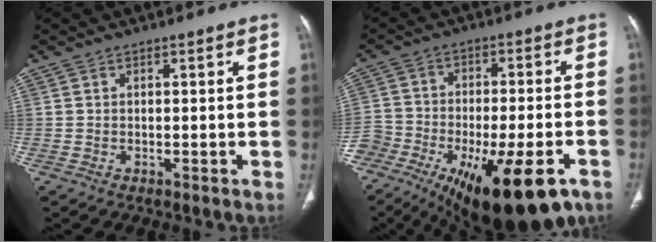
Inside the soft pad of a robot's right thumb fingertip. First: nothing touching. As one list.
[{"total": 27.3, "force": [-14.9, 11.4, 19.8], "torque": [-0.351, 0.022, -0.232]}]